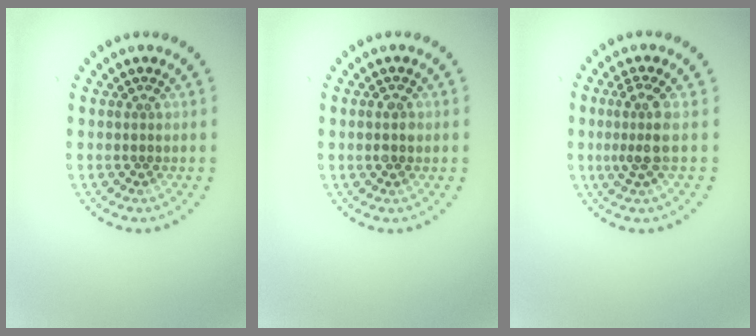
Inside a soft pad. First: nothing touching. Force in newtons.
{"total": 1.2, "press": 1.2, "slide": 0.1}
{"total": 2.6, "press": 1.9, "slide": 1.7}